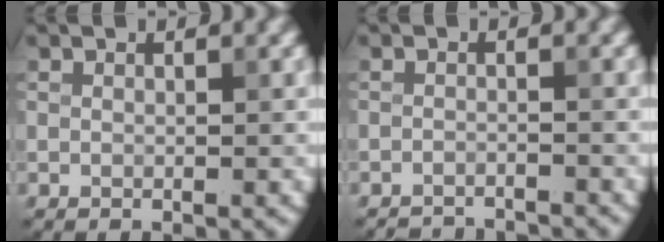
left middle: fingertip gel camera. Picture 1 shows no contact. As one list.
[{"total": 4.1, "force": [-4.1, 0.4, 0.7], "torque": [-0.010, -0.011, -0.063]}]